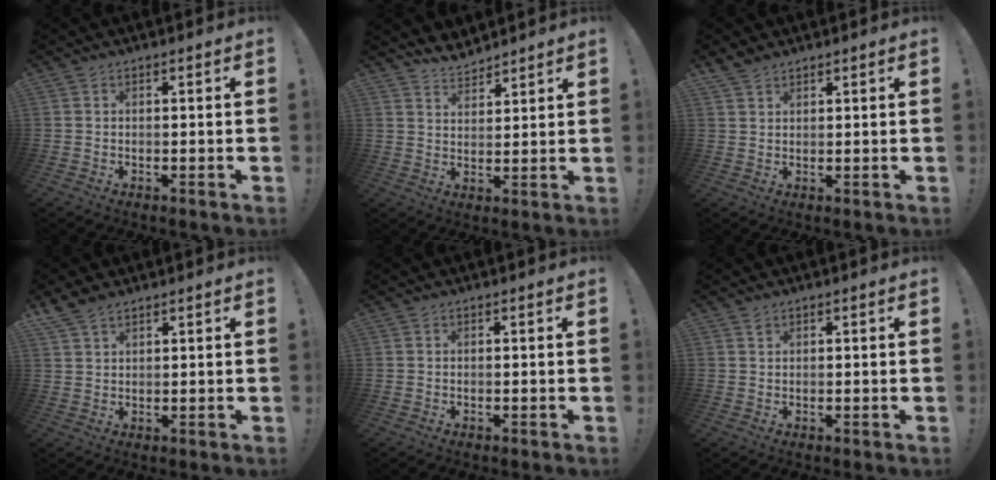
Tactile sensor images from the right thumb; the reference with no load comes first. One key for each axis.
{"total": 6.0, "fx": 5.7, "fy": 1.9, "fz": 0.8, "tx": -0.012, "ty": -0.043, "tz": 0.106}
{"total": 3.3, "fx": 2.8, "fy": 1.4, "fz": 1.0, "tx": -0.017, "ty": -0.016, "tz": 0.054}
{"total": 4.8, "fx": 3.9, "fy": 1.9, "fz": 2.0, "tx": -0.038, "ty": -0.016, "tz": 0.077}
{"total": 0.0}
{"total": 1.0, "fx": 0.7, "fy": 0.6, "fz": 0.1, "tx": 0.004, "ty": -0.003, "tz": 0.013}